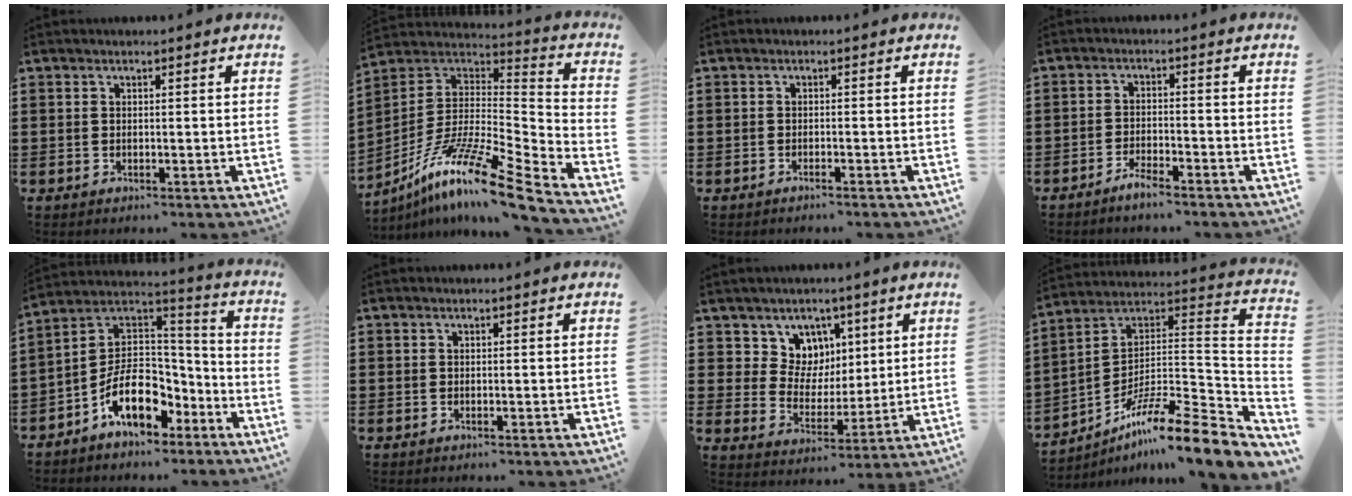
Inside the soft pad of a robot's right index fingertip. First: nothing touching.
{"total": 14.5, "force": [-10.0, 1.4, 10.4], "torque": [-0.193, 0.017, -0.189]}
{"total": 0.9, "force": [-0.8, -0.2, 0.3], "torque": [-0.006, 0.000, -0.016]}
{"total": 2.7, "force": [-2.5, 0.1, 0.8], "torque": [-0.016, 0.005, -0.049]}
{"total": 11.0, "force": [-5.1, 6.7, 7.1], "torque": [-0.145, 0.004, -0.095]}
{"total": 0.0}
{"total": 7.1, "force": [3.8, 6.0, 0.4], "torque": [-0.045, -0.020, 0.070]}
{"total": 11.2, "force": [-8.6, 0.0, 7.1], "torque": [-0.114, -0.001, -0.171]}